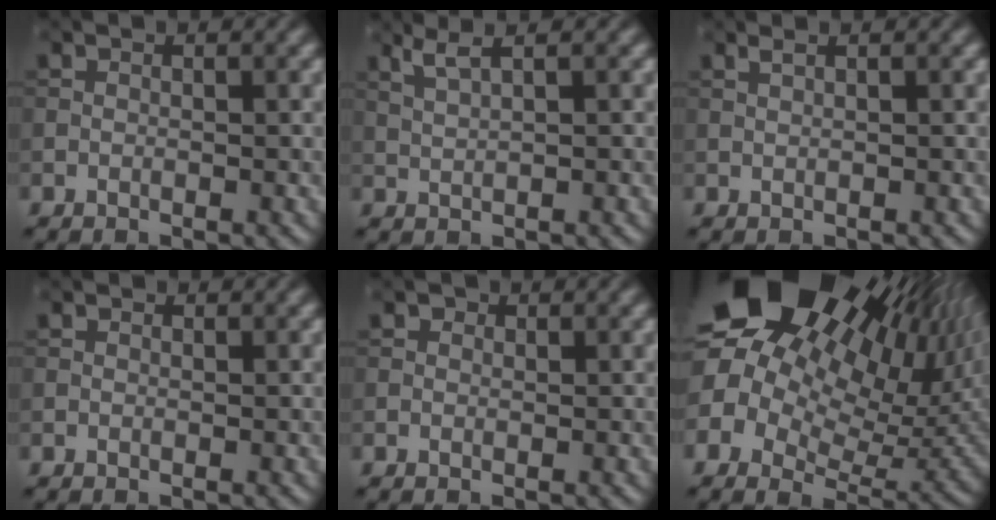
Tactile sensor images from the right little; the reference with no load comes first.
{"total": 2.3, "force": [1.4, 0.5, 1.7], "torque": [-0.033, 0.006, 0.026]}
{"total": 0.7, "force": [0.5, 0.2, 0.4], "torque": [-0.010, 0.001, 0.007]}
{"total": 0.0}
{"total": 0.6, "force": [0.2, 0.5, 0.2], "torque": [0.000, -0.002, 0.001]}
{"total": 22.1, "force": [10.7, 13.5, 13.9], "torque": [-0.270, 0.039, 0.196]}